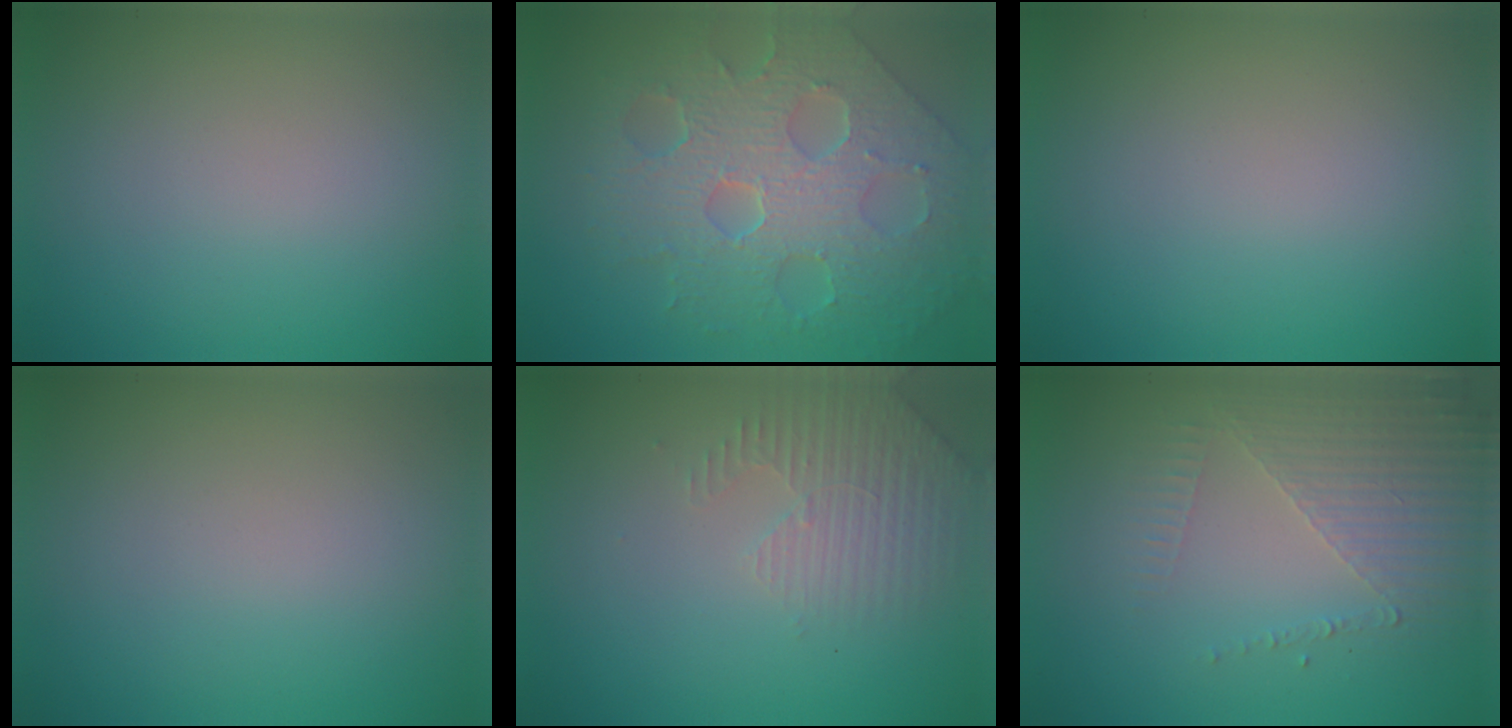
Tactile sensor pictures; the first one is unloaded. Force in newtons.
{"total": 8.7, "press": 6.1, "slide": 6.1}
{"total": 0.0}
{"total": 0.0}
{"total": 2.8, "press": 2.7, "slide": 0.8}
{"total": 4.9, "press": 2.9, "slide": 3.9}